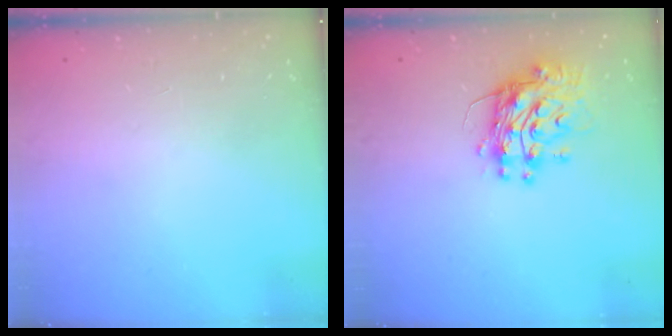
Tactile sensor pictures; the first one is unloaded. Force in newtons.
{"total": 11.7, "press": 11.6, "slide": 1.2}